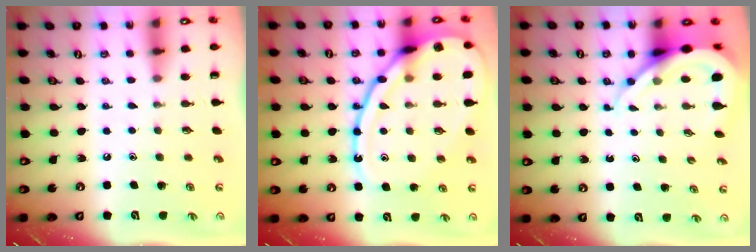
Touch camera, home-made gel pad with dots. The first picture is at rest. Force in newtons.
{"total": 20.0, "press": 20.0, "slide": 1.8}
{"total": 9.4, "press": 9.4, "slide": 1.1}